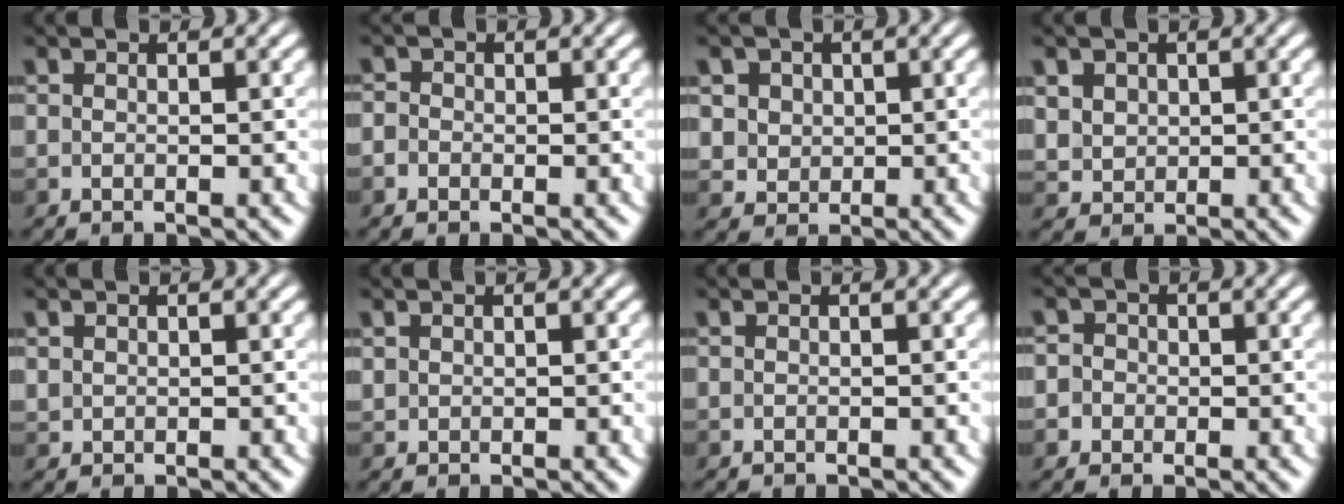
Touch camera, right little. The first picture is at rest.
{"total": 1.4, "force": [-0.6, 1.2, 0.6], "torque": [-0.010, 0.002, -0.016]}
{"total": 3.2, "force": [1.3, 2.8, 0.8], "torque": [-0.039, -0.008, 0.030]}
{"total": 2.2, "force": [0.9, 2.0, 0.6], "torque": [-0.033, -0.003, 0.024]}
{"total": 0.9, "force": [0.5, 0.7, 0.0], "torque": [-0.009, -0.002, 0.010]}
{"total": 0.7, "force": [0.5, 0.5, 0.0], "torque": [-0.006, -0.001, 0.010]}
{"total": 0.0}
{"total": 3.3, "force": [0.3, 3.2, 0.9], "torque": [-0.023, 0.017, -0.016]}